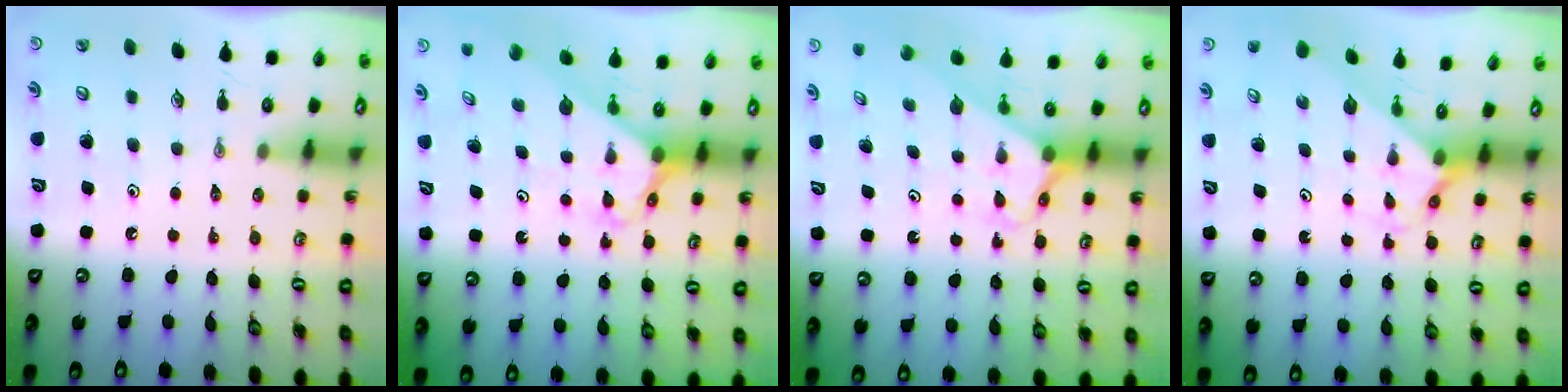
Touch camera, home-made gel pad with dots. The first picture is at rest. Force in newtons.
{"total": 2.6, "press": 2.6, "slide": 0.2}
{"total": 2.6, "press": 2.6, "slide": 0.2}
{"total": 2.3, "press": 2.3, "slide": 0.2}